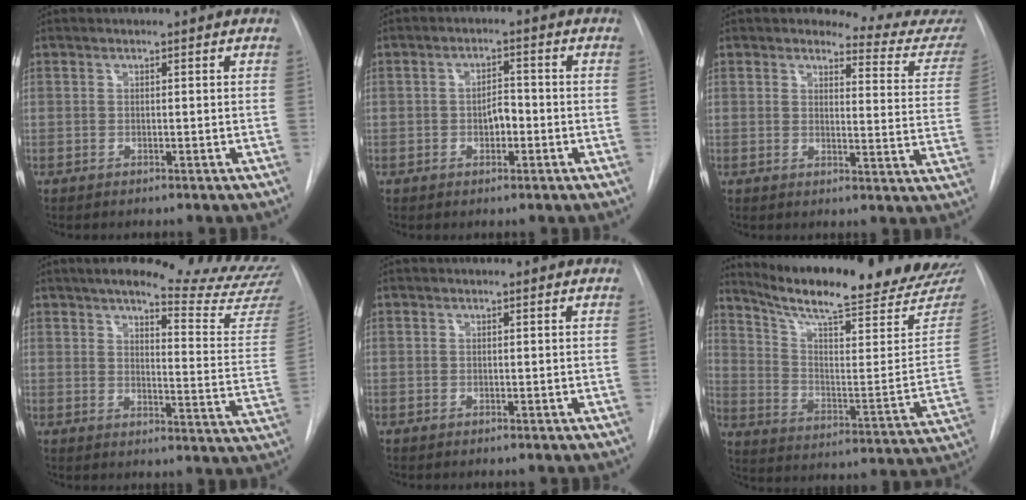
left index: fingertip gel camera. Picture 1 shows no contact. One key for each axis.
{"total": 3.1, "fx": -1.7, "fy": 1.5, "fz": 2.1, "tx": -0.030, "ty": 0.001, "tz": -0.024}
{"total": 10.6, "fx": 10.5, "fy": 1.2, "fz": 1.3, "tx": 0.006, "ty": -0.092, "tz": 0.091}
{"total": 21.5, "fx": 19.6, "fy": 1.0, "fz": 8.8, "tx": -0.114, "ty": -0.109, "tz": 0.221}
{"total": 0.0}
{"total": 25.3, "fx": 22.6, "fy": 1.9, "fz": 11.1, "tx": -0.175, "ty": -0.096, "tz": 0.302}